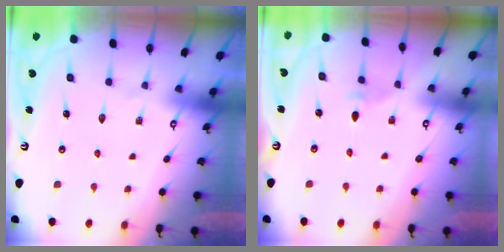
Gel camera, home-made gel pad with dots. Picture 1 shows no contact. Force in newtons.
{"total": 2.2, "press": 2.1, "slide": 0.6}